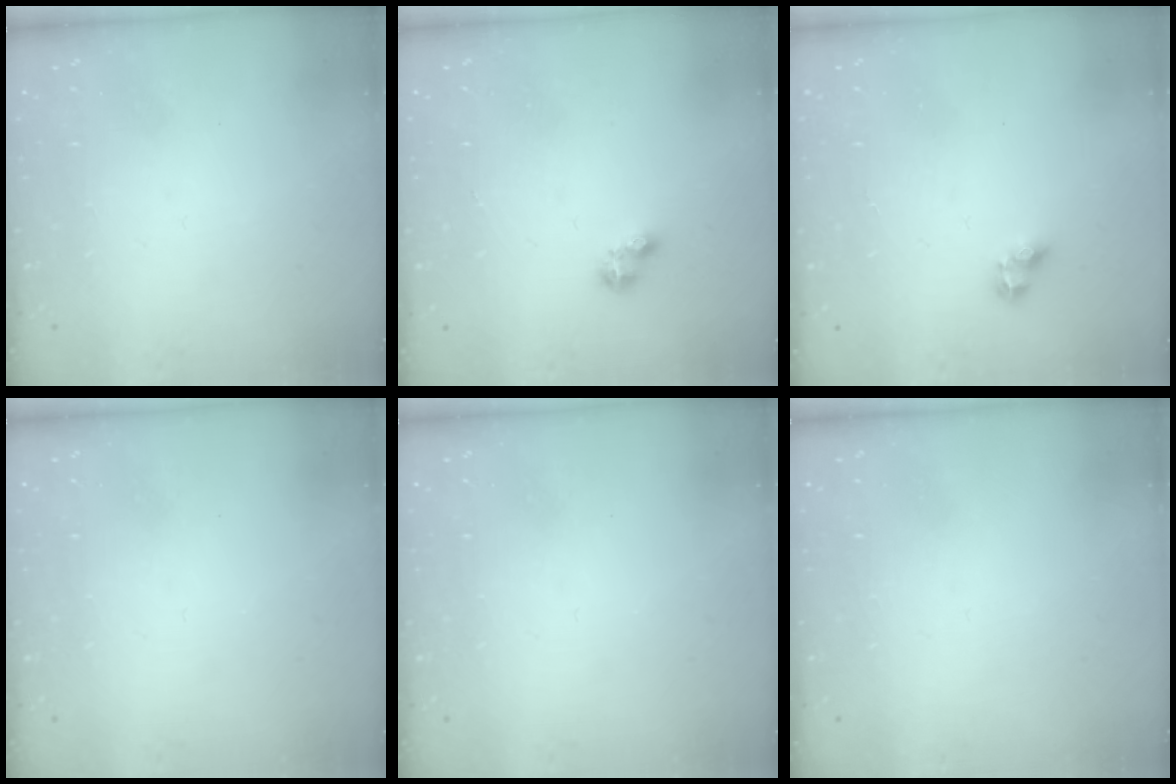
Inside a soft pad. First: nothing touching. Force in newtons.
{"total": 2.8, "press": 2.8, "slide": 0.4}
{"total": 2.9, "press": 2.6, "slide": 1.1}
{"total": 0.0}
{"total": 0.0}
{"total": 0.0}